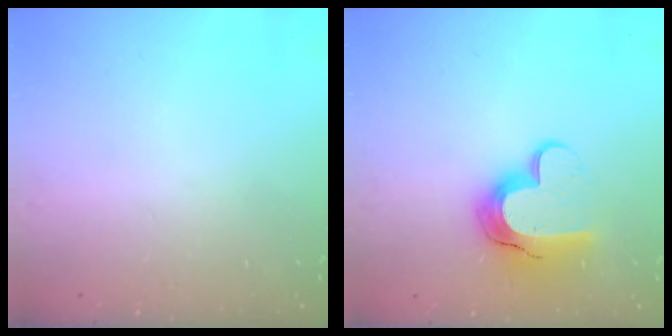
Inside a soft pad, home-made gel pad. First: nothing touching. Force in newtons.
{"total": 14.0, "press": 14.0, "slide": 1.0}